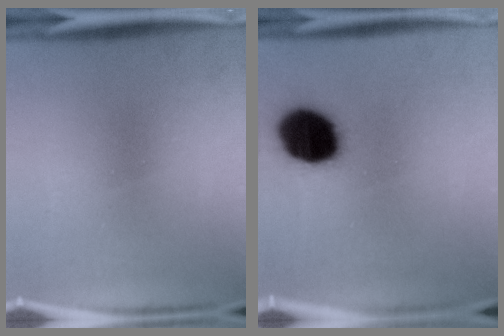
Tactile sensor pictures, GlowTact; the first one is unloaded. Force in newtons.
{"total": 17.9}